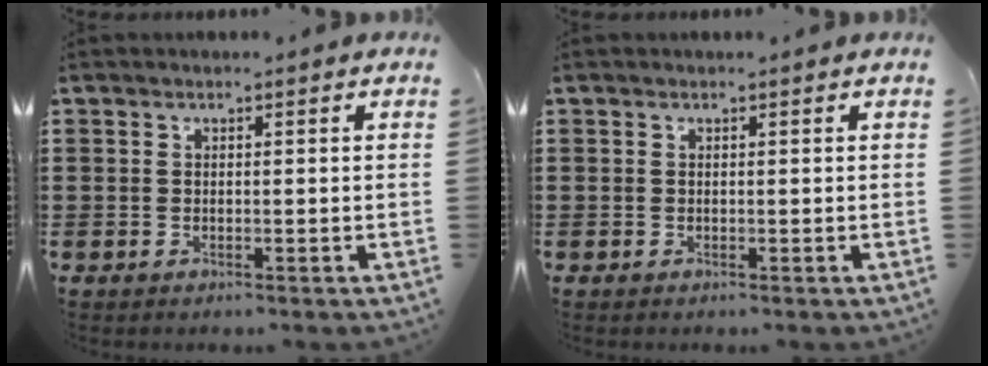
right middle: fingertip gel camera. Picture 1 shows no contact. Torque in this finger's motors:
{"motor_torque": [1.06, -1.07, 0.02, -0.01]}